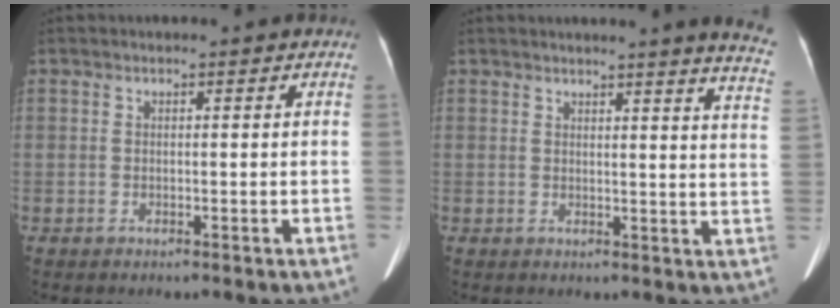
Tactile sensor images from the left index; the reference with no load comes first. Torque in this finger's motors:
{"motor_torque": [-0.87, -1.27, -0.04, 0.04]}